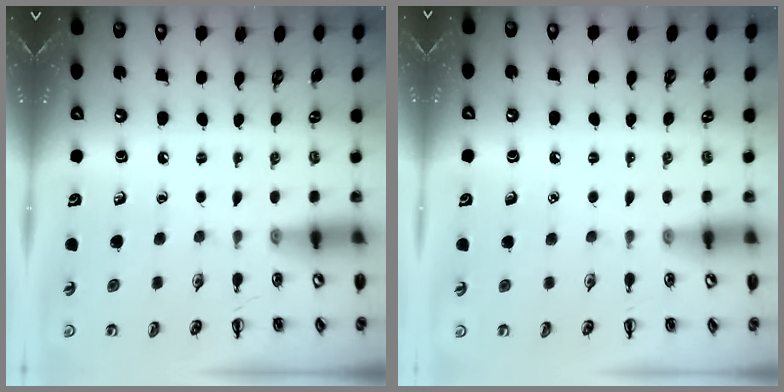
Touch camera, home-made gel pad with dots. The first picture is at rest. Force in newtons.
{"total": 1.4, "press": 1.4, "slide": 0.1}